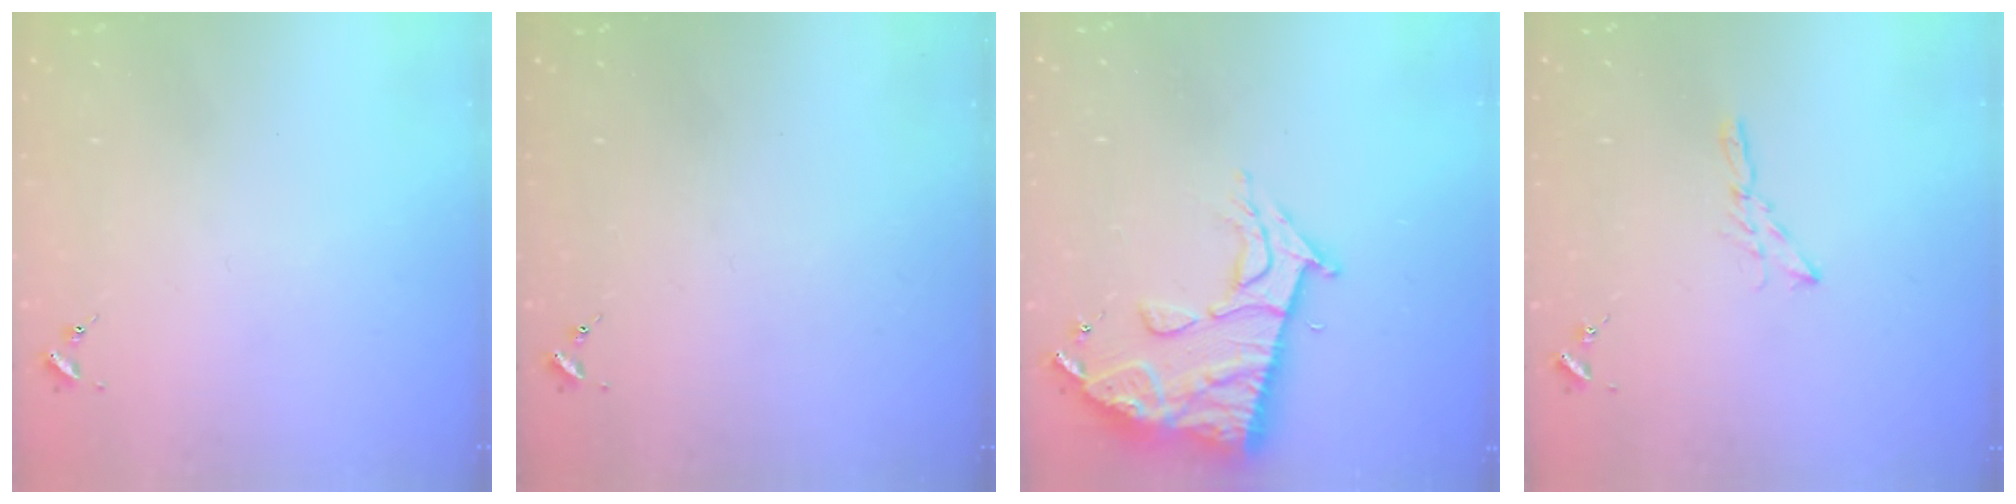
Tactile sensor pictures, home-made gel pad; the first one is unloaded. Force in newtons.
{"total": 0.0}
{"total": 14.4, "press": 14.3, "slide": 1.2}
{"total": 4.7, "press": 4.7, "slide": 0.1}